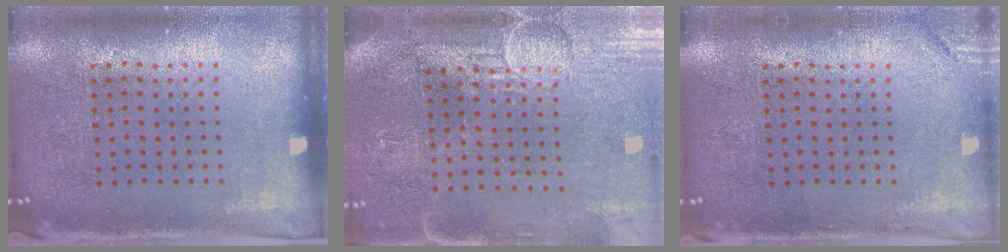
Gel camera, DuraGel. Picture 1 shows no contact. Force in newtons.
{"total": 3.9, "press": 3.4, "slide": 1.9}
{"total": 1.3, "press": 1.2, "slide": 0.3}